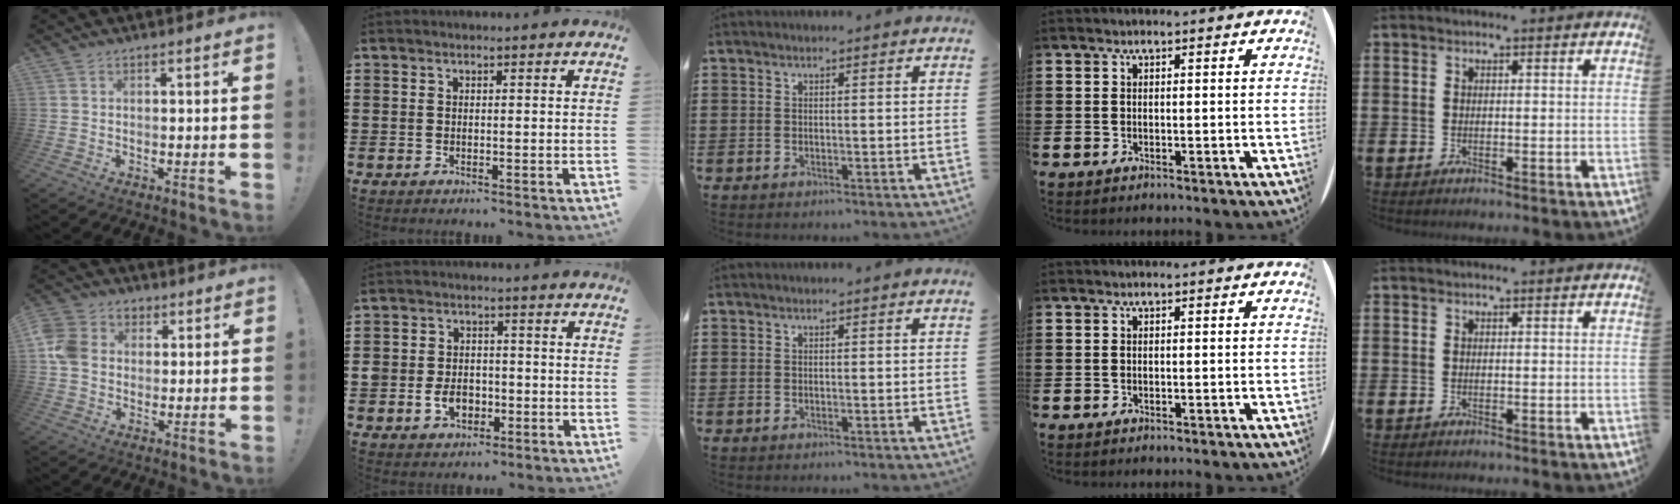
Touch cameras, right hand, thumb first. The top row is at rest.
{"thumb": {"total": 10.6, "force": [1.7, 9.0, 5.3], "torque": [-0.102, 0.008, 0.034]}, "index": {"total": 4.9, "force": [-1.5, 3.8, 2.7], "torque": [-0.047, 0.005, -0.027]}}